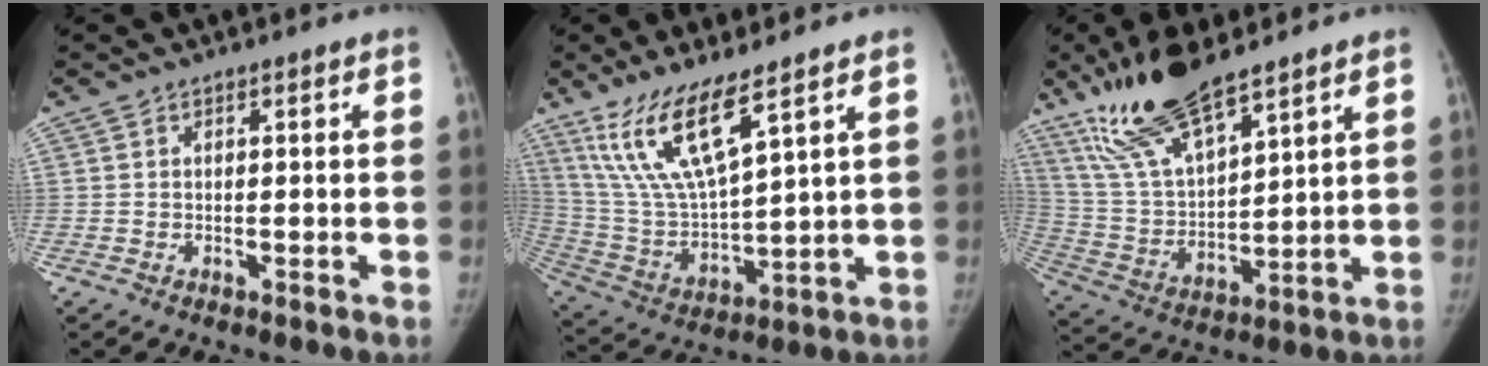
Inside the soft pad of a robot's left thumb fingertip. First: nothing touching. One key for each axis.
{"total": 14.6, "fx": 9.1, "fy": 3.2, "fz": 11.0, "tx": -0.221, "ty": -0.045, "tz": 0.197}
{"total": 16.1, "fx": 11.9, "fy": 4.3, "fz": 10.0, "tx": -0.178, "ty": -0.053, "tz": 0.240}